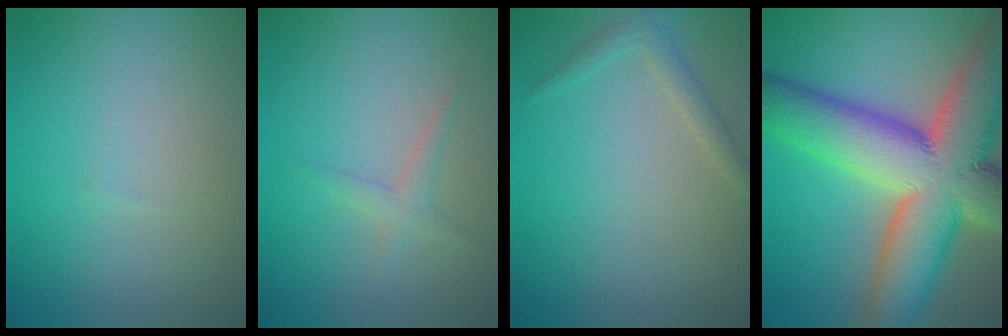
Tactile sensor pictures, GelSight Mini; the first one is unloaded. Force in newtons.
{"total": 1.3, "press": 1.3, "slide": 0.1}
{"total": 1.5, "press": 1.5, "slide": 0.1}
{"total": 16.3, "press": 16.2, "slide": 1.2}